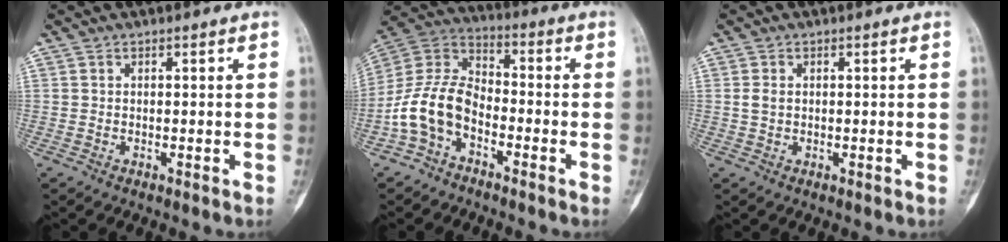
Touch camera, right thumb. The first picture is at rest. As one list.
[{"total": 11.8, "force": [-4.8, 7.6, 7.6], "torque": [-0.147, 0.056, -0.108]}, {"total": 1.7, "force": [0.2, 1.2, 1.2], "torque": [-0.024, 0.002, 0.005]}]